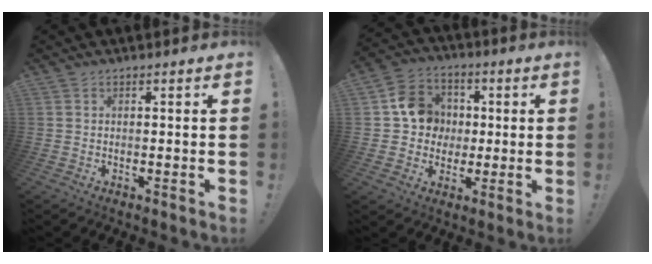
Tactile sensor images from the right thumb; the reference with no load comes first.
{"total": 12.1, "force": [0.8, 11.3, 4.2], "torque": [-0.055, 0.020, 0.027]}